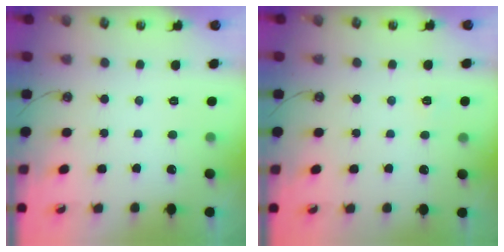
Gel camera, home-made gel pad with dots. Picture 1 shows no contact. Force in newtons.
{"total": 3.3, "press": 3.3, "slide": 0.4}